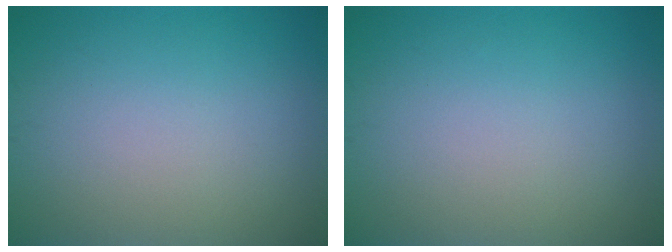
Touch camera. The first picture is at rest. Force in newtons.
{"total": 0.0}